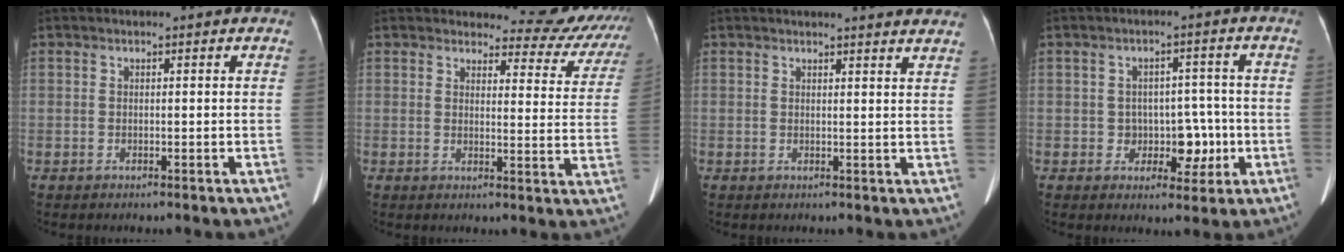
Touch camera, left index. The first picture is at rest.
{"total": 12.2, "force": [11.6, 3.4, 1.1], "torque": [0.023, -0.051, 0.105]}
{"total": 10.1, "force": [9.4, 0.8, 3.5], "torque": [-0.031, 0.002, 0.088]}
{"total": 5.3, "force": [-1.3, 4.1, 3.1], "torque": [-0.031, 0.020, -0.010]}